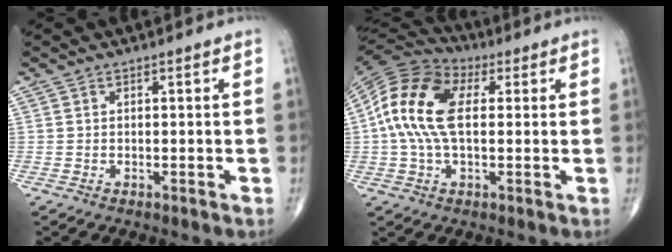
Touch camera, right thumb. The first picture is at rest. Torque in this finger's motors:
{"motor_torque": [2.09, 2.10, 0.31, -0.20, 0.16]}